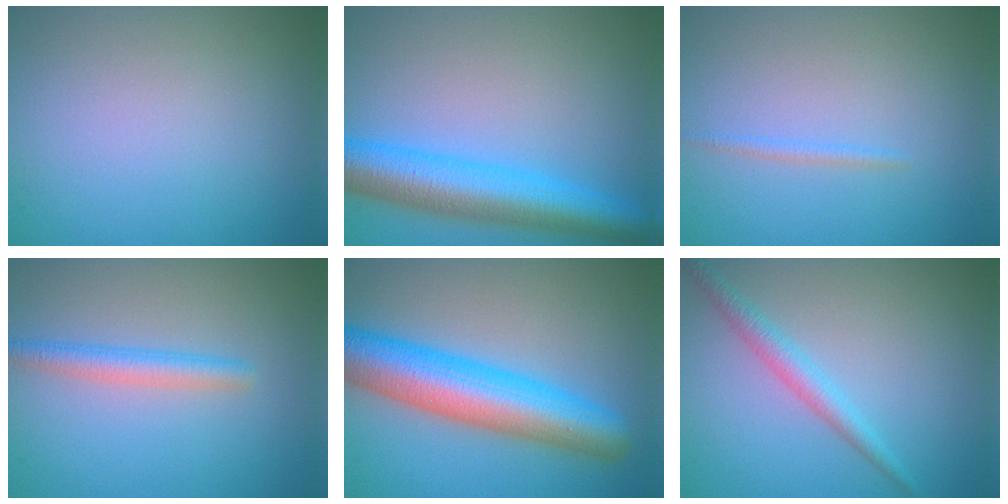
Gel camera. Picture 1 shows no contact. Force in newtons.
{"total": 7.8, "press": 7.8, "slide": 0.1}
{"total": 0.7, "press": 0.7, "slide": 0.1}
{"total": 2.4, "press": 2.4, "slide": 0.1}
{"total": 9.3, "press": 9.3, "slide": 0.2}
{"total": 2.2, "press": 2.2, "slide": 0.1}